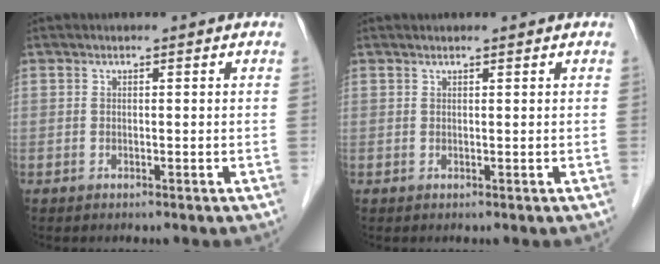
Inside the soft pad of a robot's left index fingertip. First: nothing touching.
{"total": 1.0, "force": [0.9, 0.0, 0.4], "torque": [-0.009, 0.012, 0.017]}